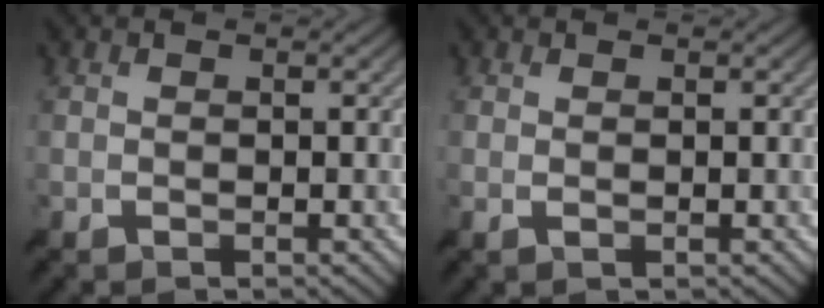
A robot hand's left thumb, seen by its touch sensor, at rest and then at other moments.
{"total": 0.8, "force": [0.2, 0.0, 0.8], "torque": [-0.018, 0.004, 0.001]}